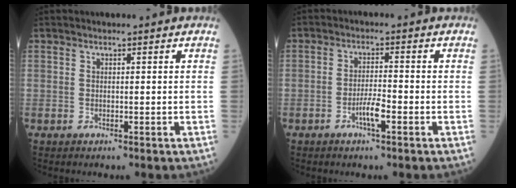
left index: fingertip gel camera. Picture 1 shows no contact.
{"total": 3.4, "force": [-1.8, 0.5, 2.9], "torque": [-0.058, -0.002, -0.035]}